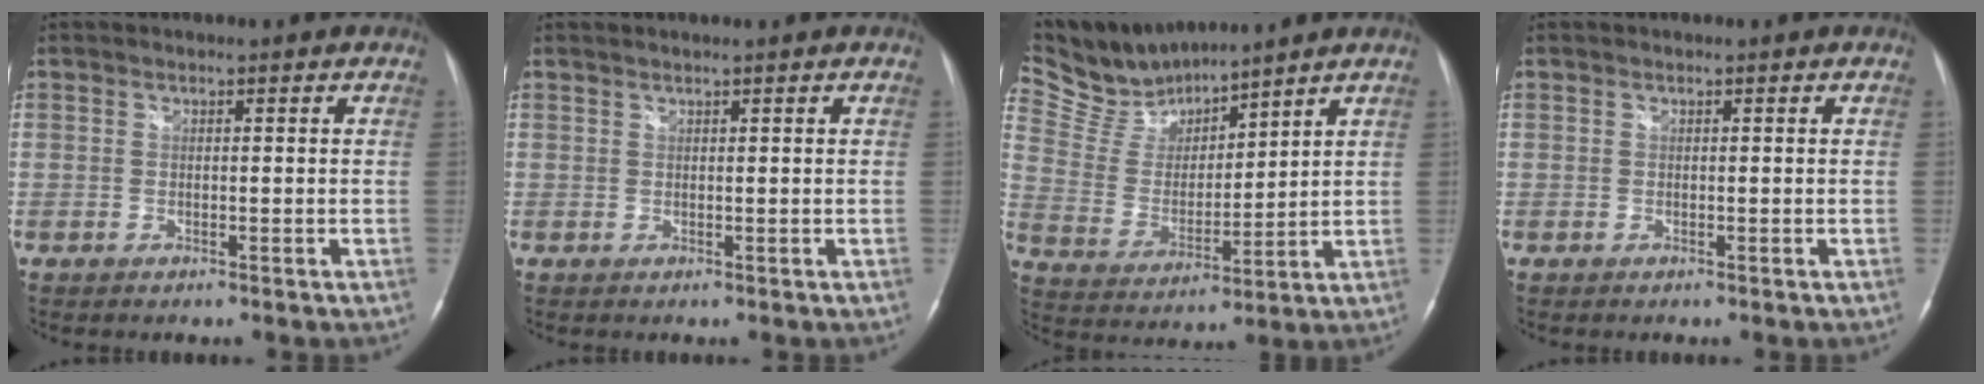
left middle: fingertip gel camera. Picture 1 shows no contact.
{"total": 0.9, "force": [0.8, -0.3, 0.4], "torque": [-0.012, 0.006, 0.020]}
{"total": 10.2, "force": [9.9, 1.6, 2.0], "torque": [-0.063, 0.012, 0.212]}
{"total": 0.0}